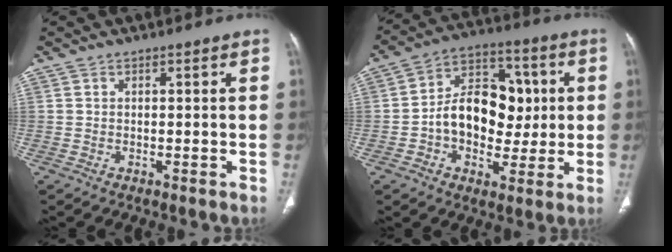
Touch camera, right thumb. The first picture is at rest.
{"total": 15.7, "force": [-0.1, 11.1, 11.1], "torque": [-0.126, 0.031, -0.002]}